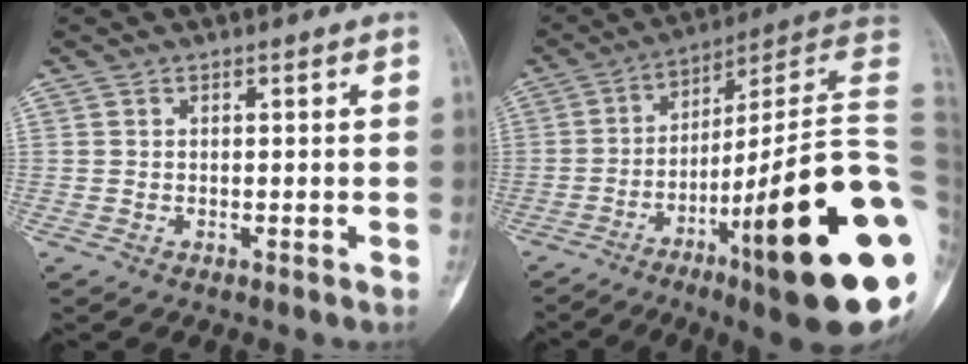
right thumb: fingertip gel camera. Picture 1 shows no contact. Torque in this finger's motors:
{"motor_torque": [3.79, 1.21, 2.13, -0.63, 0.67]}